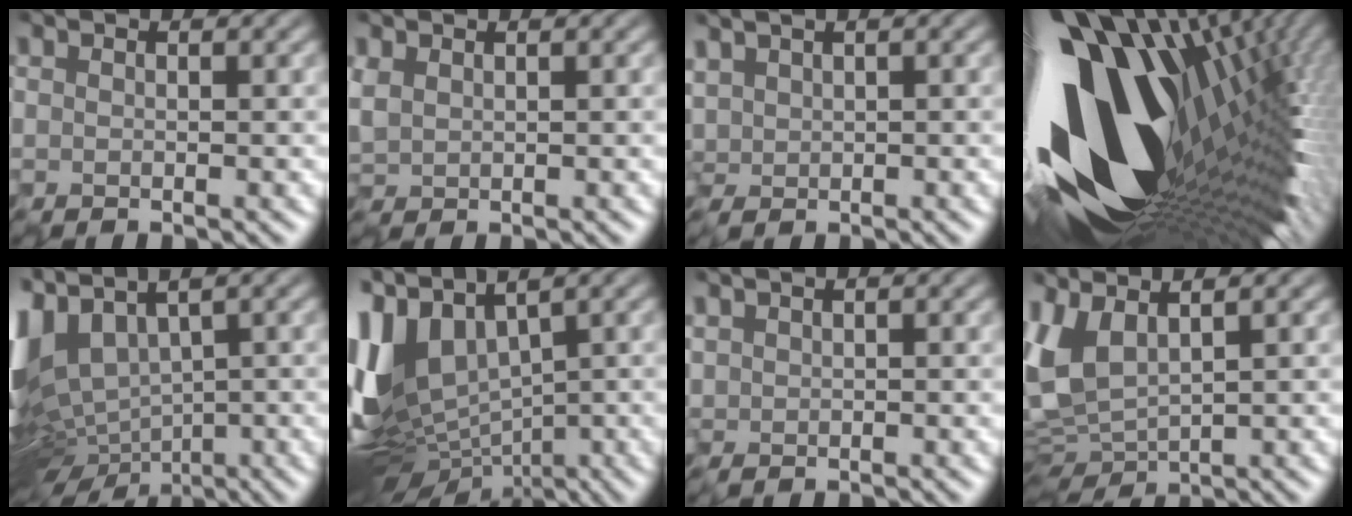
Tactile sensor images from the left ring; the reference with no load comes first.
{"total": 1.2, "force": [0.5, 1.0, 0.6], "torque": [-0.022, 0.002, 0.014]}
{"total": 1.4, "force": [0.6, 1.1, 0.5], "torque": [-0.019, 0.005, 0.017]}
{"total": 18.5, "force": [-1.2, 9.6, 15.8], "torque": [-0.300, -0.061, -0.005]}
{"total": 10.2, "force": [-1.1, 5.8, 8.4], "torque": [-0.209, -0.011, 0.003]}
{"total": 10.2, "force": [0.3, 5.8, 8.4], "torque": [-0.191, -0.003, 0.014]}
{"total": 0.6, "force": [0.3, 0.4, -0.2], "torque": [0.001, 0.004, 0.010]}
{"total": 4.6, "force": [1.3, 2.3, 3.7], "torque": [-0.094, 0.004, 0.025]}